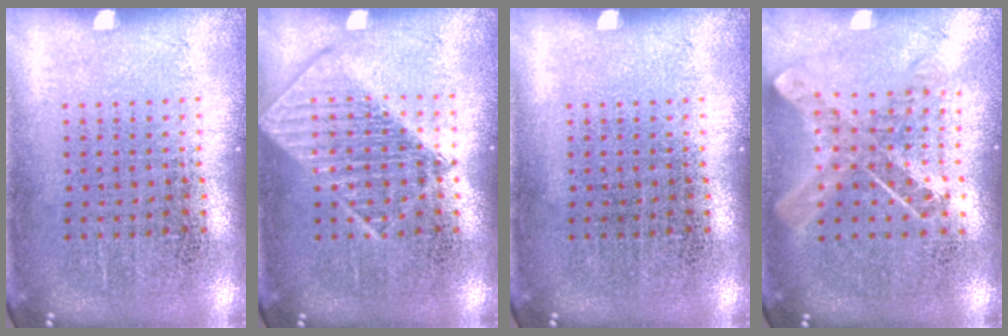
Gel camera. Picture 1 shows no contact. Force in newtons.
{"total": 2.7, "press": 2.7, "slide": 0.4}
{"total": 0.0}
{"total": 0.9, "press": 0.8, "slide": 0.2}